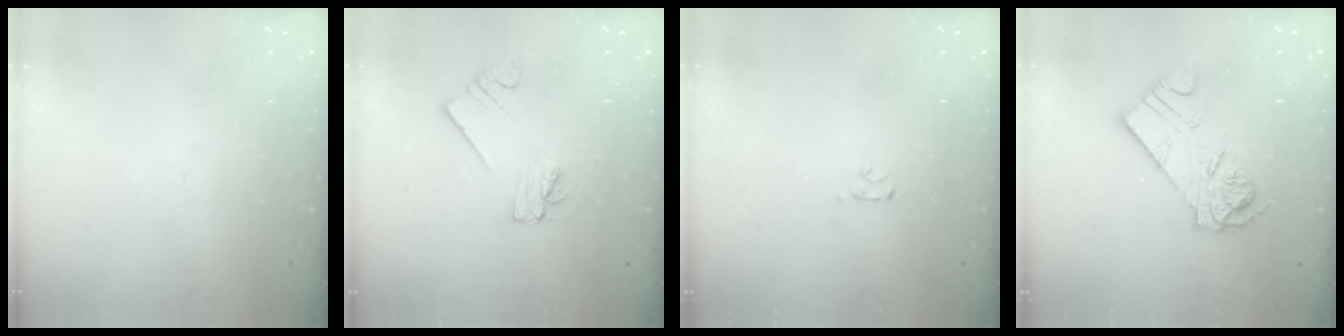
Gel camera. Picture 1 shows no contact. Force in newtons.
{"total": 2.2, "press": 2.2, "slide": 0.1}
{"total": 2.5, "press": 2.4, "slide": 0.3}
{"total": 12.1, "press": 12.1, "slide": 1.0}